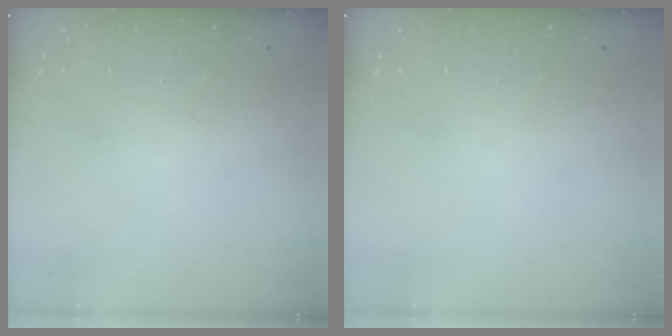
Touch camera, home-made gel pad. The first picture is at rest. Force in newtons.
{"total": 0.0}